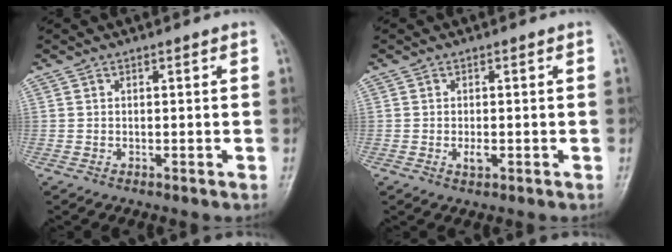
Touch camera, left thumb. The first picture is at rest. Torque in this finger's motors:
{"motor_torque": [-0.05, 0.07, 0.12, 0.07, 0.00]}